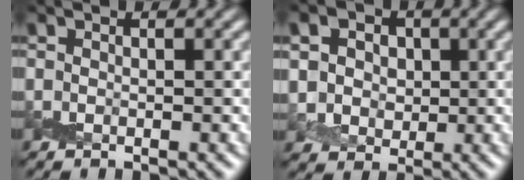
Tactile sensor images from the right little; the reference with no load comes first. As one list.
[{"total": 7.1, "force": [2.3, 5.8, 3.4], "torque": [-0.065, 0.019, 0.019]}]